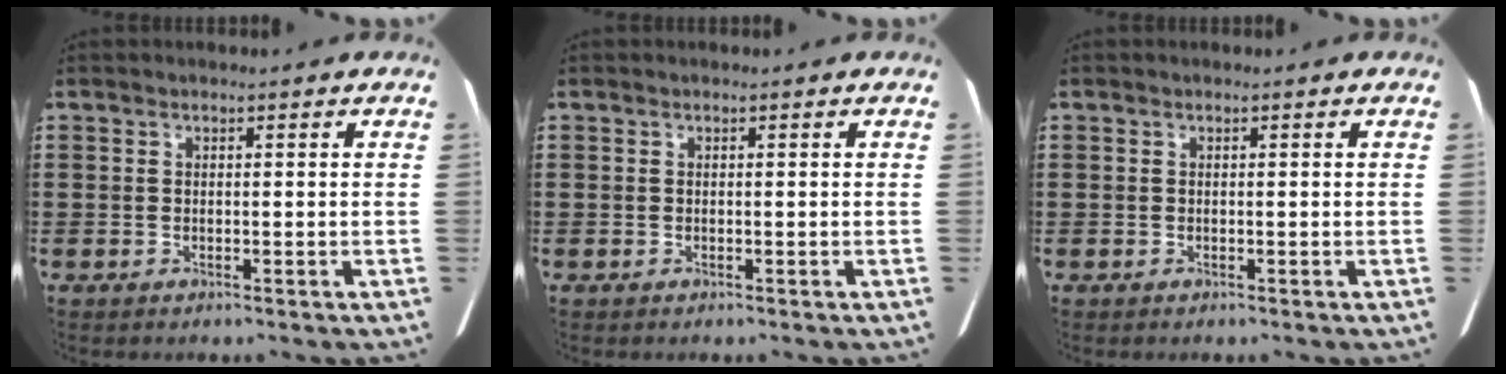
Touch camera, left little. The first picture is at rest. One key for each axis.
{"total": 0.0}
{"total": 0.0}